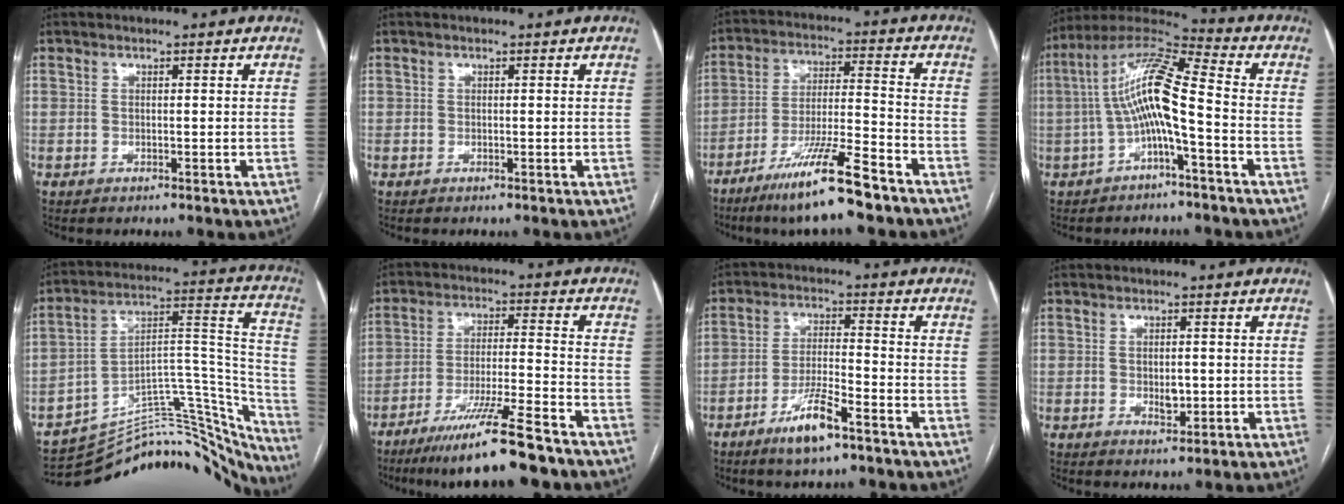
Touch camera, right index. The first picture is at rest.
{"total": 0.0}
{"total": 13.4, "force": [-9.4, 0.4, 9.5], "torque": [-0.171, -0.027, -0.168]}
{"total": 11.4, "force": [-1.9, 1.4, 11.2], "torque": [-0.220, 0.035, -0.039]}
{"total": 30.5, "force": [-28.5, 7.3, 8.1], "torque": [-0.071, 0.054, -0.379]}
{"total": 13.2, "force": [-9.9, -0.1, 8.8], "torque": [-0.150, -0.030, -0.167]}
{"total": 7.6, "force": [-4.9, 1.0, 5.7], "torque": [-0.113, -0.007, -0.090]}
{"total": 2.6, "force": [-0.3, 1.3, 2.2], "torque": [-0.037, -0.001, 0.000]}